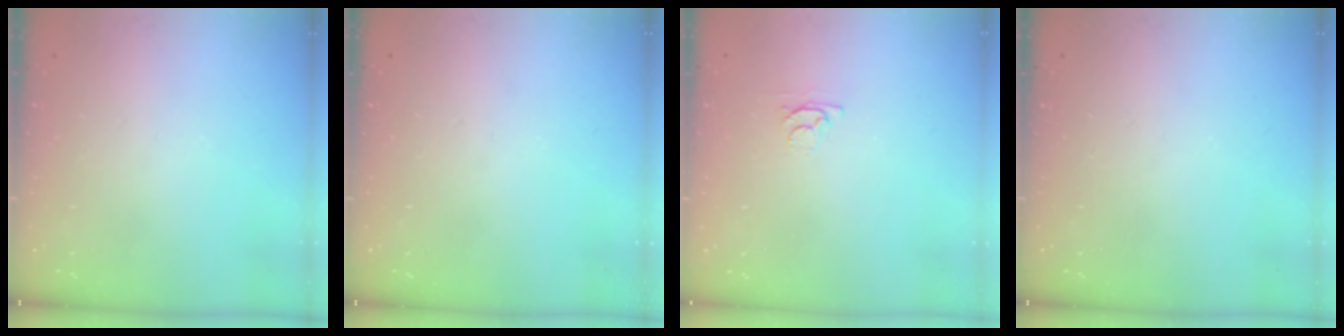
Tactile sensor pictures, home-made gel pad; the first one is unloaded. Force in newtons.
{"total": 0.0}
{"total": 3.3, "press": 3.3, "slide": 0.5}
{"total": 0.0}